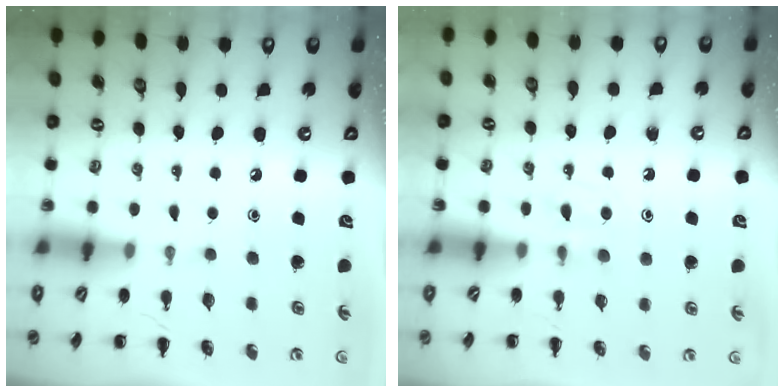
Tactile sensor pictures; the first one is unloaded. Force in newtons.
{"total": 4.0, "press": 3.6, "slide": 1.7}